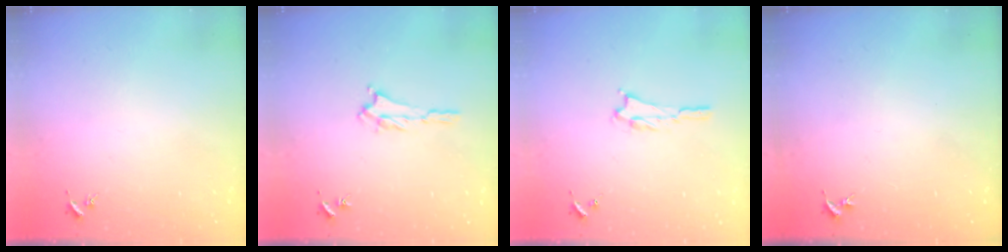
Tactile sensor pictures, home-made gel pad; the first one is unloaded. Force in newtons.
{"total": 1.2, "press": 1.1, "slide": 0.5}
{"total": 1.1, "press": 1.1, "slide": 0.2}
{"total": 0.0}